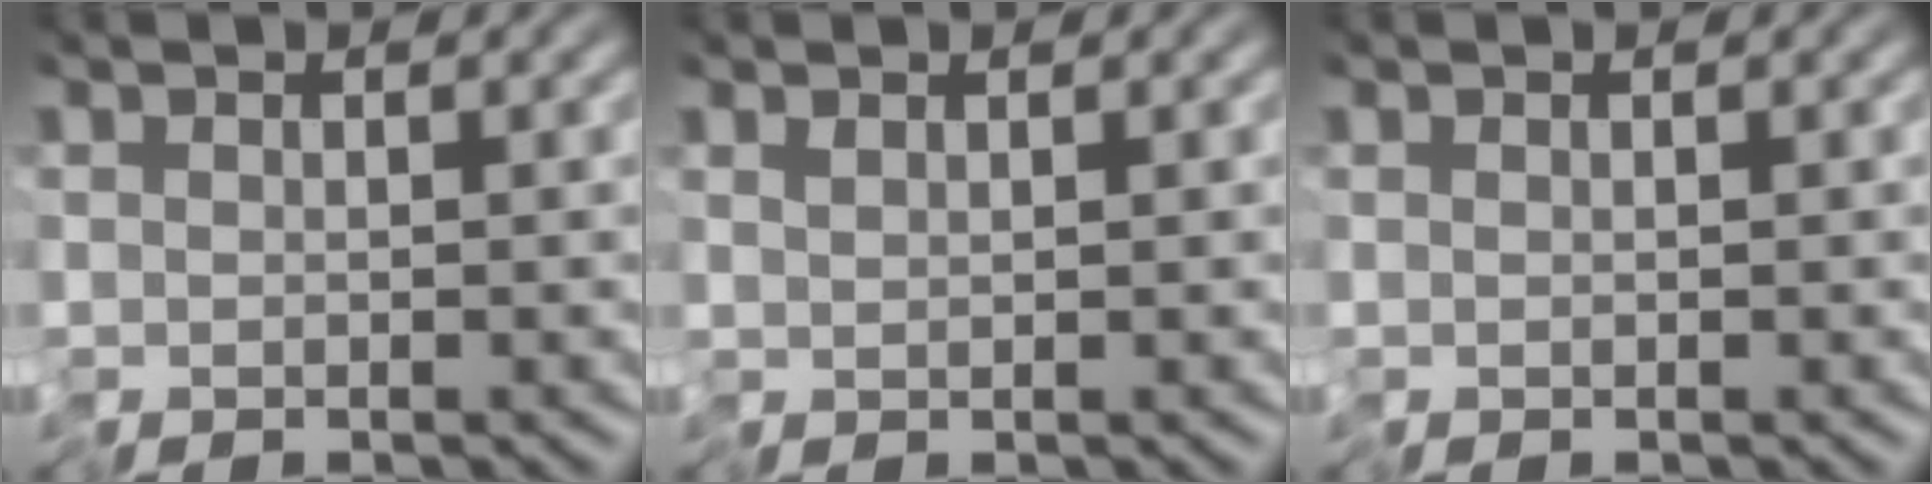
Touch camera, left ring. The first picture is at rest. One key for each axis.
{"total": 0.5, "fx": 0.4, "fy": -0.3, "fz": 0.2, "tx": -0.001, "ty": 0.002, "tz": 0.009}
{"total": 0.0}